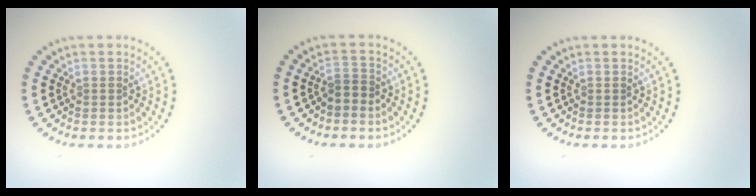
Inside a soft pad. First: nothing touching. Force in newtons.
{"total": 1.0, "press": 0.7, "slide": 0.7}
{"total": 0.0}